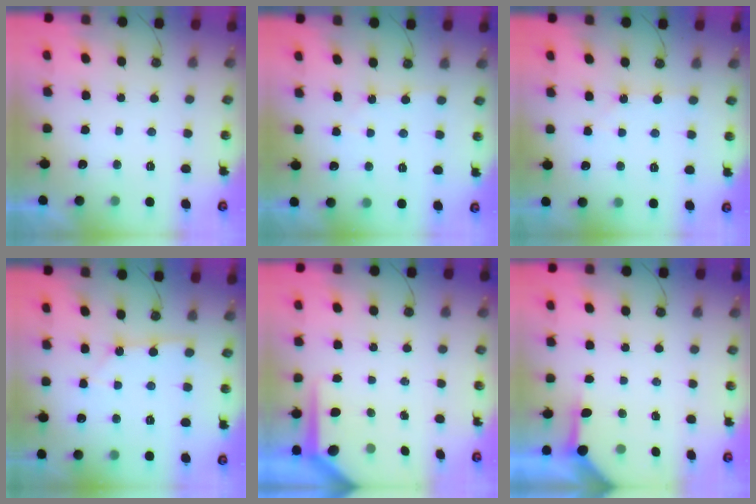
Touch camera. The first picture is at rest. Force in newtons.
{"total": 3.0, "press": 2.9, "slide": 0.4}
{"total": 1.6, "press": 1.6, "slide": 0.3}
{"total": 2.6, "press": 2.6, "slide": 0.2}
{"total": 6.5, "press": 6.5, "slide": 0.5}
{"total": 3.9, "press": 3.8, "slide": 0.5}